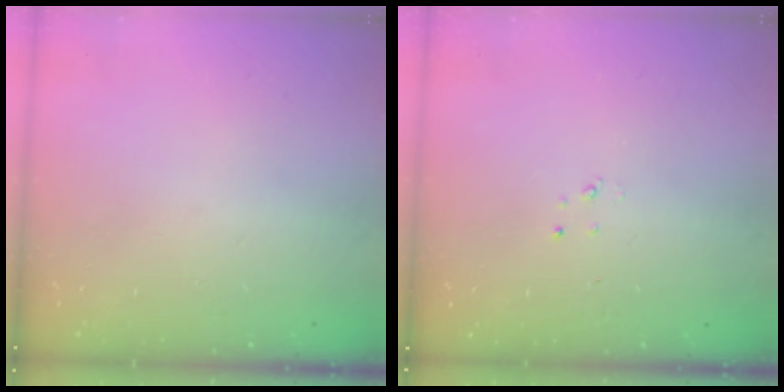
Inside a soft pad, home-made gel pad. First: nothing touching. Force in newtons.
{"total": 2.3, "press": 2.3, "slide": 0.3}